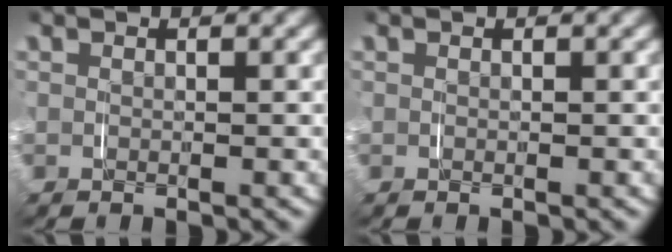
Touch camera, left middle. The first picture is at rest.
{"total": 0.0}